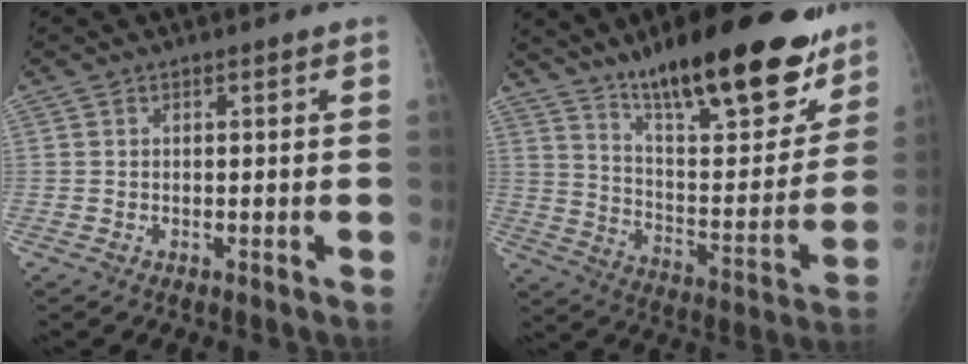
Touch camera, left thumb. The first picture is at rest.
{"total": 27.8, "force": [19.2, 8.0, 18.5], "torque": [-0.236, -0.077, 0.297]}